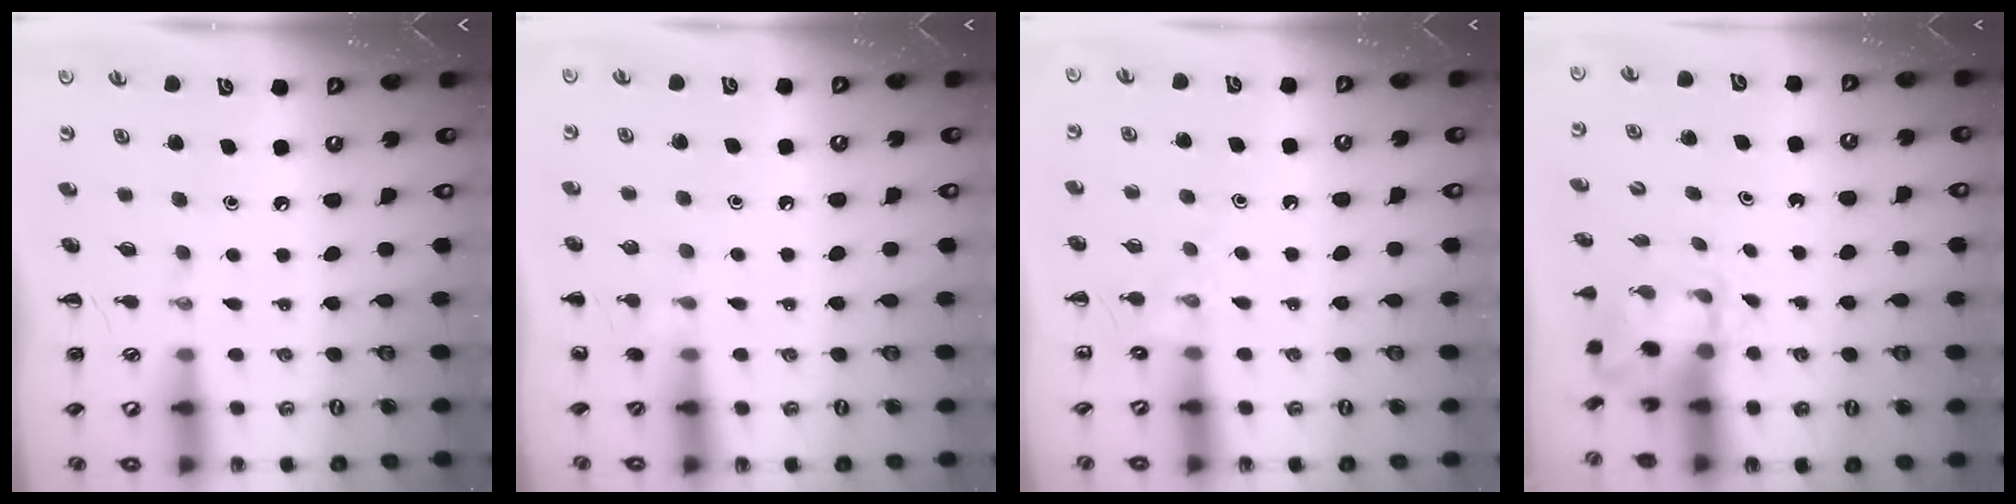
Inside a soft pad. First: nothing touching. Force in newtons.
{"total": 5.5, "press": 5.3, "slide": 1.6}
{"total": 6.1, "press": 5.9, "slide": 1.5}
{"total": 2.1, "press": 2.0, "slide": 0.7}